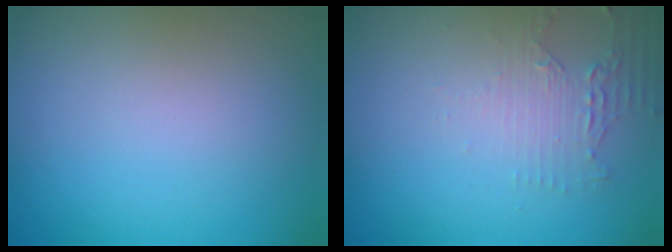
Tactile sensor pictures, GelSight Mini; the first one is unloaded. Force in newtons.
{"total": 2.2, "press": 1.7, "slide": 1.4}